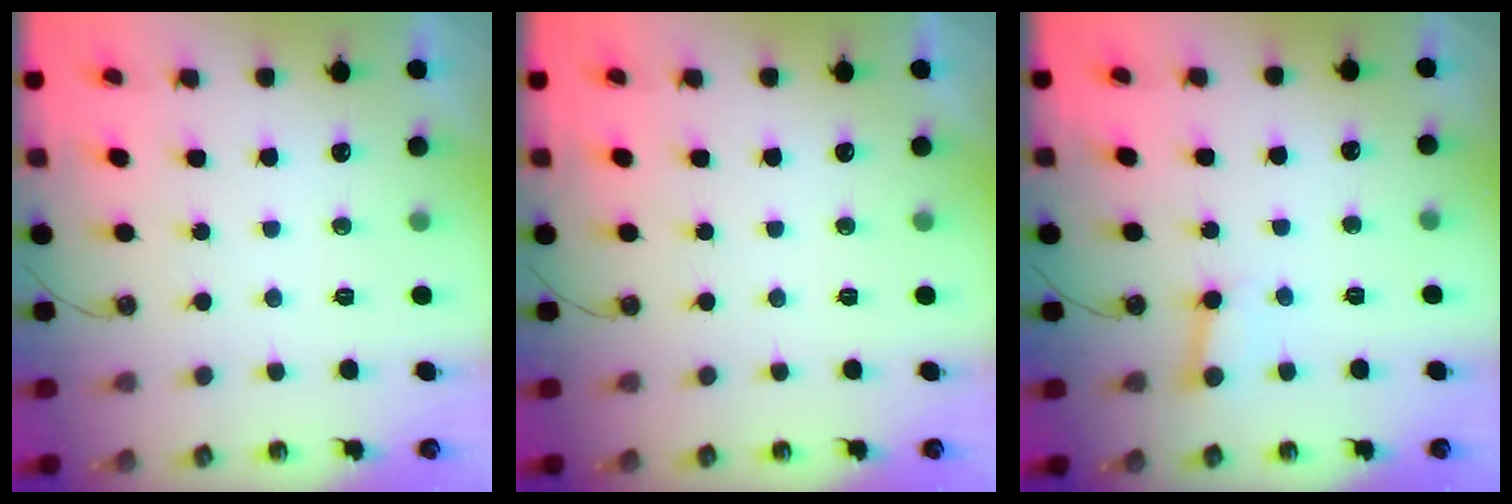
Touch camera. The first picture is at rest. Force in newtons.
{"total": 0.0}
{"total": 4.3, "press": 4.3, "slide": 0.3}